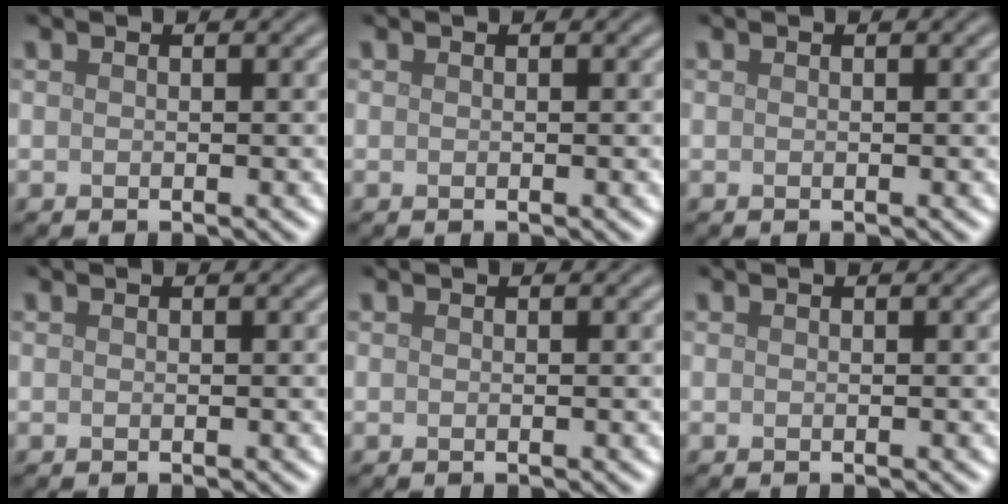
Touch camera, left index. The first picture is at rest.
{"total": 0.0}
{"total": 0.0}
{"total": 0.0}
{"total": 0.0}
{"total": 0.0}